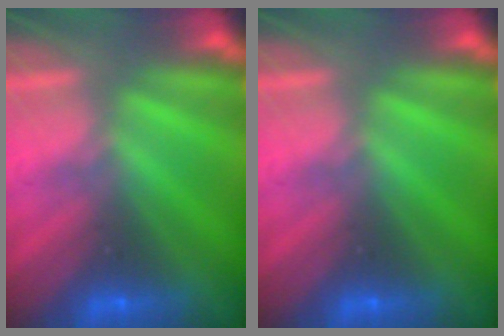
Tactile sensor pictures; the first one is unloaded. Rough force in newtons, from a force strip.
{"total": 0.0}